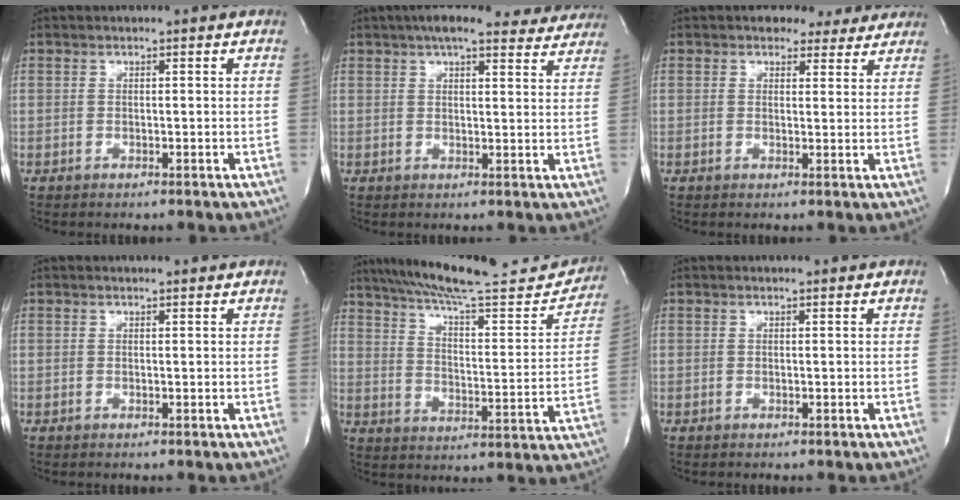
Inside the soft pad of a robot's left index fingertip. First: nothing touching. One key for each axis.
{"total": 15.2, "fx": 13.2, "fy": 3.8, "fz": 6.4, "tx": -0.082, "ty": 0.036, "tz": 0.163}
{"total": 5.2, "fx": 4.3, "fy": 2.7, "fz": 1.0, "tx": -0.007, "ty": 0.007, "tz": 0.045}
{"total": 1.4, "fx": 1.4, "fy": 0.2, "fz": 0.3, "tx": -0.011, "ty": 0.008, "tz": 0.016}
{"total": 24.3, "fx": 21.8, "fy": 3.1, "fz": 10.2, "tx": -0.162, "ty": -0.031, "tz": 0.297}
{"total": 0.7, "fx": 0.7, "fy": 0.1, "fz": 0.1, "tx": -0.008, "ty": 0.007, "tz": 0.010}